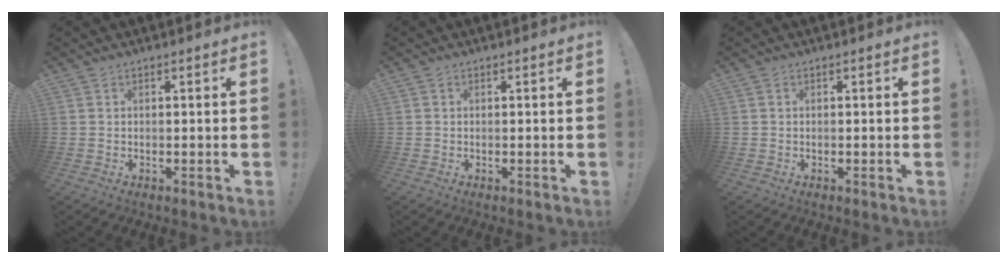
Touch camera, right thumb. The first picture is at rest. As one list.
[{"total": 0.0}, {"total": 0.0}]